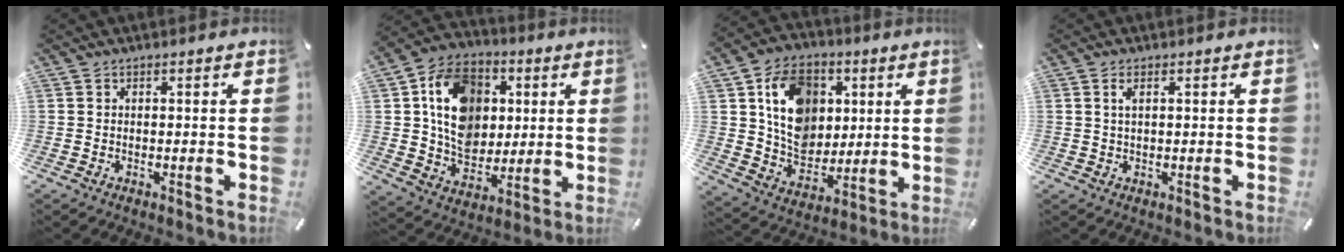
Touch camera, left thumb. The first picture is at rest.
{"total": 15.8, "force": [2.4, 13.3, 8.1], "torque": [-0.143, 0.011, 0.052]}
{"total": 15.6, "force": [4.0, 13.0, 7.6], "torque": [-0.122, -0.001, 0.082]}
{"total": 1.8, "force": [0.6, 0.6, 1.5], "torque": [-0.032, 0.003, 0.009]}